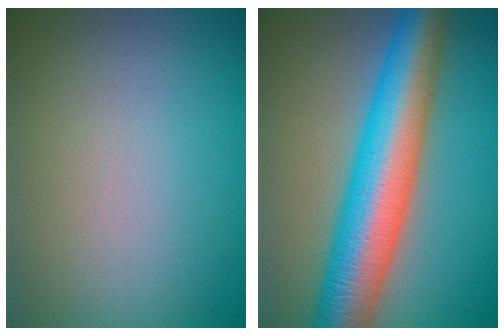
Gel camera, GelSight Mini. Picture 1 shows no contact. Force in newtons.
{"total": 11.5, "press": 11.5, "slide": 0.3}